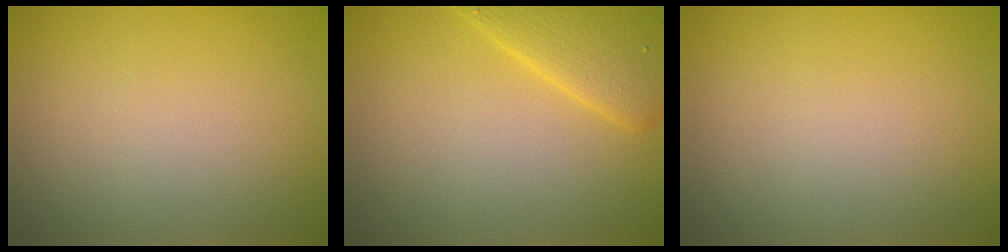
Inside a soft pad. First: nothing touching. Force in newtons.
{"total": 4.3, "press": 4.3, "slide": 0.3}
{"total": 0.0}